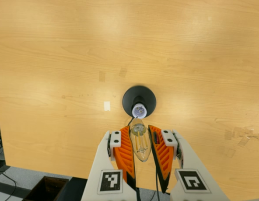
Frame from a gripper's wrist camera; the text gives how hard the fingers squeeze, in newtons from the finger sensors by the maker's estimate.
{"total": 21.6, "left": 24.6, "right": 18.7}